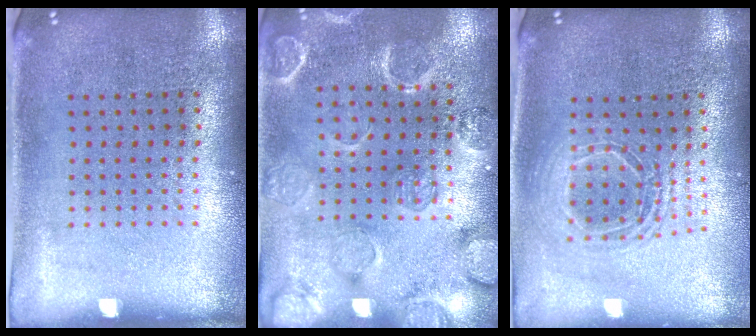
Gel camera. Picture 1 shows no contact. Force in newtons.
{"total": 2.4, "press": 2.3, "slide": 0.6}
{"total": 1.7, "press": 1.4, "slide": 0.9}